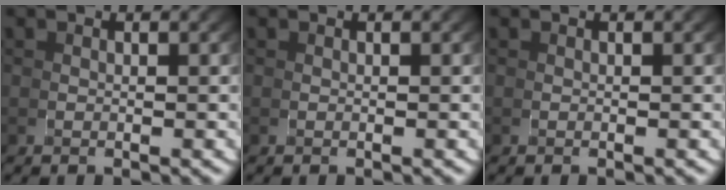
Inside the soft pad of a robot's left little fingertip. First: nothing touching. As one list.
[{"total": 0.0}, {"total": 0.0}]